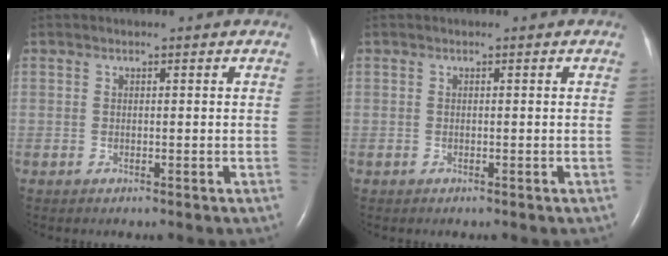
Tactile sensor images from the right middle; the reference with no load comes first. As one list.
[{"total": 0.0}]